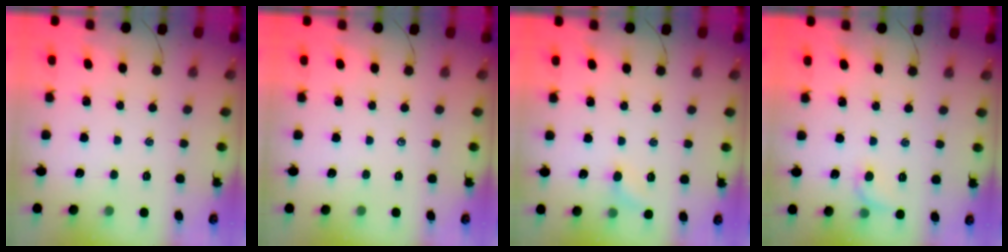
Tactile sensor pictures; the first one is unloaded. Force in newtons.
{"total": 0.0}
{"total": 5.8, "press": 5.6, "slide": 1.8}
{"total": 6.3, "press": 6.2, "slide": 1.2}